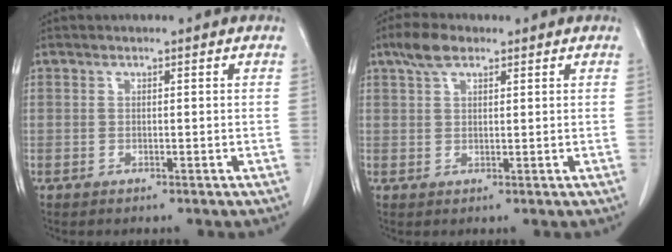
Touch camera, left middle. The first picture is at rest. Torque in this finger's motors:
{"motor_torque": [0.17, -0.11, -0.02, -0.01]}